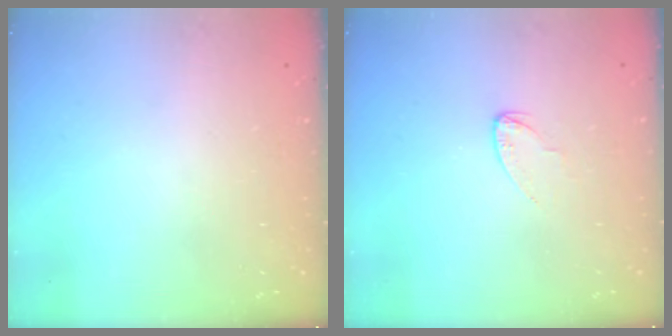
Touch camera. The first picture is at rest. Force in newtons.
{"total": 2.1, "press": 2.1, "slide": 0.2}